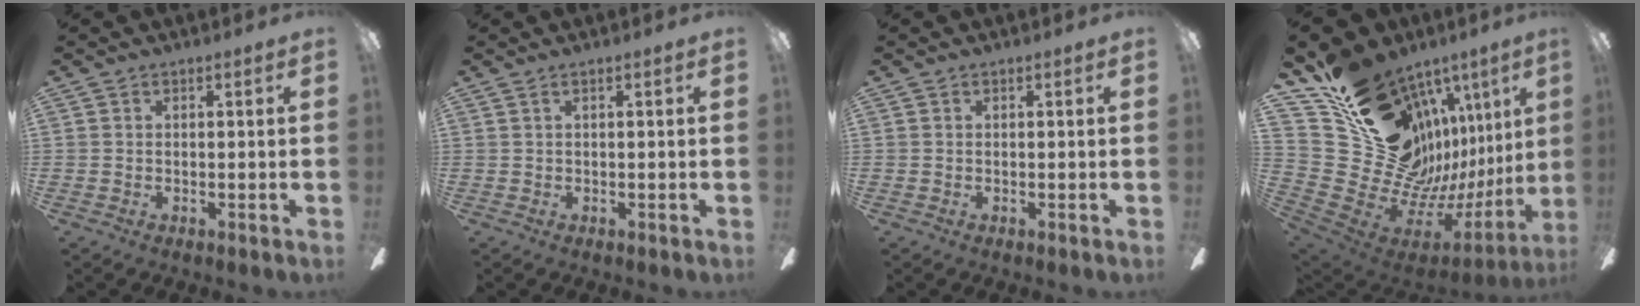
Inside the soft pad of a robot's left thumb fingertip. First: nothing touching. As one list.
[{"total": 0.7, "force": [0.2, 0.1, 0.6], "torque": [-0.012, 0.001, 0.003]}, {"total": 0.0}, {"total": 22.0, "force": [10.9, 14.2, 12.7], "torque": [-0.203, -0.147, 0.269]}]